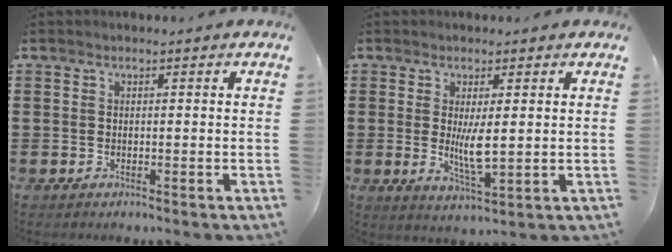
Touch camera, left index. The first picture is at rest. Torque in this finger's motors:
{"motor_torque": [1.38, -0.03, 0.64, 0.12]}